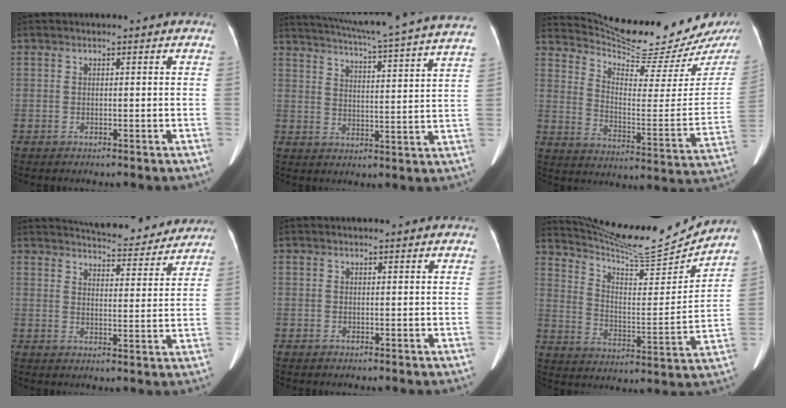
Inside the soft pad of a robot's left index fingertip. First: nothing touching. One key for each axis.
{"total": 25.6, "fx": 23.2, "fy": -0.8, "fz": 10.9, "tx": -0.183, "ty": -0.042, "tz": 0.294}
{"total": 19.7, "fx": 18.5, "fy": 0.6, "fz": 6.7, "tx": -0.116, "ty": -0.083, "tz": 0.265}
{"total": 15.0, "fx": 14.1, "fy": 2.9, "fz": 4.2, "tx": -0.049, "ty": -0.005, "tz": 0.172}
{"total": 0.8, "fx": 0.7, "fy": 0.0, "fz": 0.2, "tx": -0.009, "ty": 0.007, "tz": 0.011}
{"total": 16.7, "fx": 16.3, "fy": 0.0, "fz": 3.9, "tx": -0.084, "ty": -0.038, "tz": 0.254}